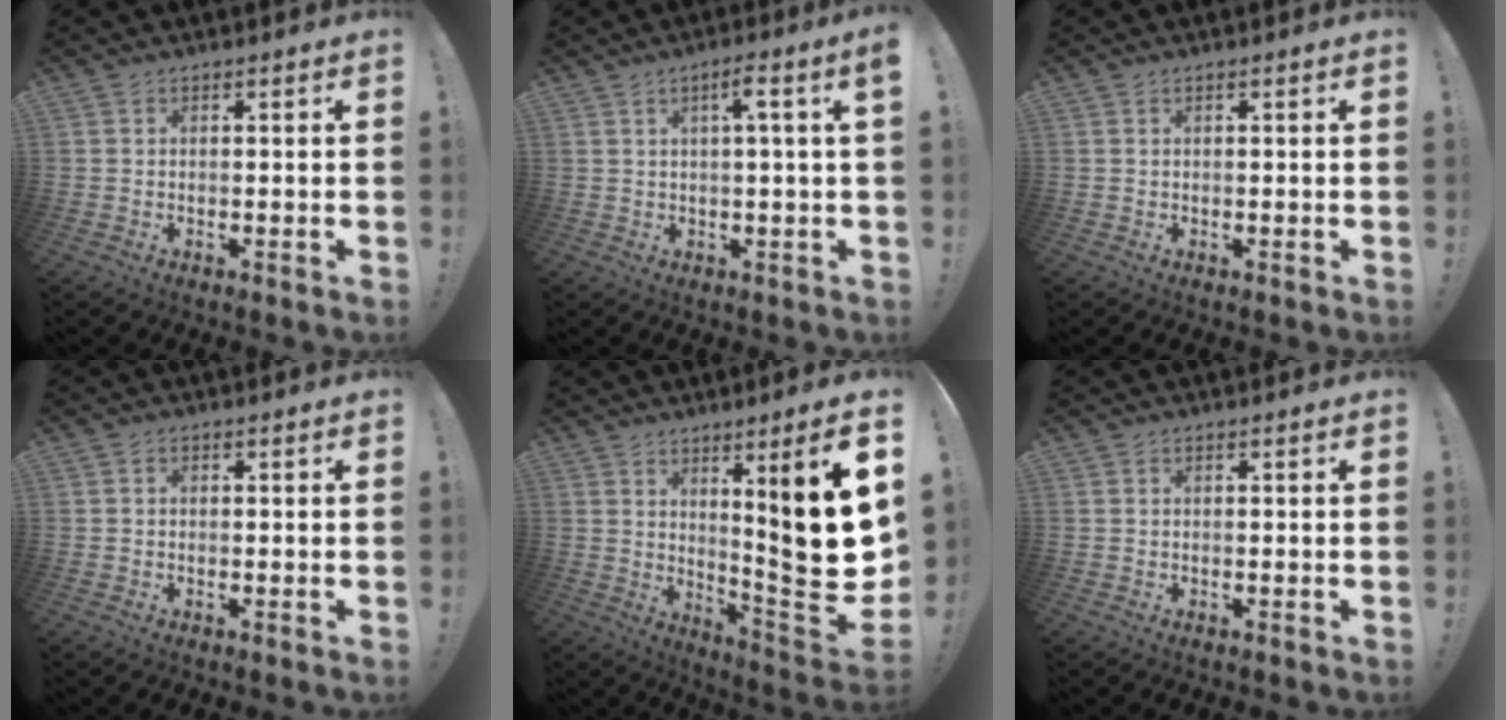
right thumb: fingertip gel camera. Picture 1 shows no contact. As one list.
[{"total": 4.7, "force": [1.3, -0.6, 4.5], "torque": [-0.070, -0.007, 0.013]}, {"total": 0.0}, {"total": 0.7, "force": [-0.2, 0.6, 0.3], "torque": [-0.004, 0.004, -0.004]}, {"total": 18.7, "force": [5.3, 1.8, 17.9], "torque": [-0.244, -0.058, 0.077]}, {"total": 0.0}]